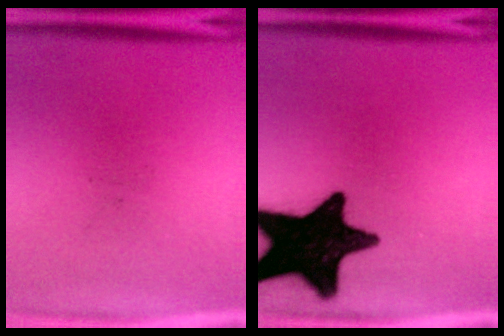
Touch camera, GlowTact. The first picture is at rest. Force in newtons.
{"total": 19.3}